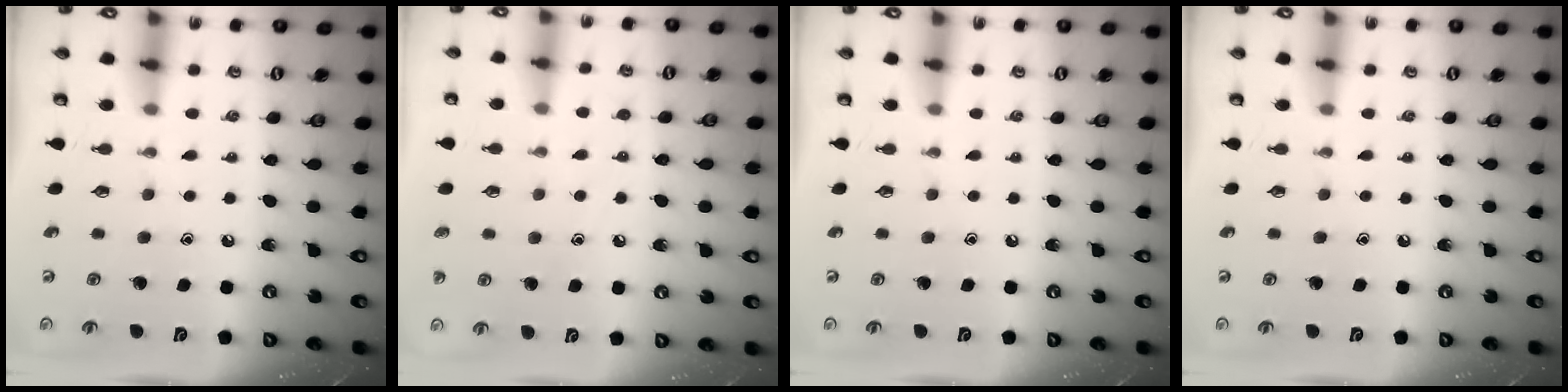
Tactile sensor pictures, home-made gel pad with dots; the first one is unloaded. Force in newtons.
{"total": 5.7, "press": 5.6, "slide": 0.6}
{"total": 0.0}
{"total": 0.0}